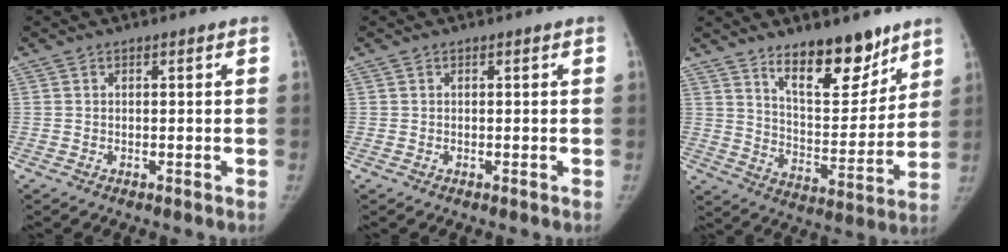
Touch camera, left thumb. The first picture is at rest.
{"total": 0.0}
{"total": 15.4, "force": [10.8, 6.2, 9.0], "torque": [-0.087, -0.088, 0.180]}